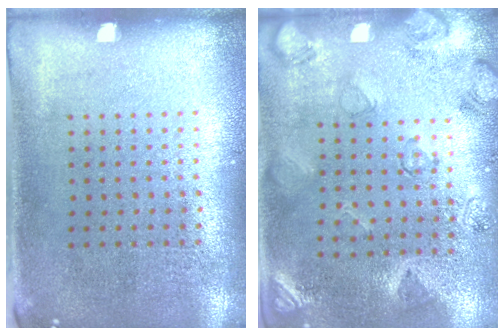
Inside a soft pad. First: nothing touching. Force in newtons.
{"total": 2.5, "press": 1.8, "slide": 1.8}